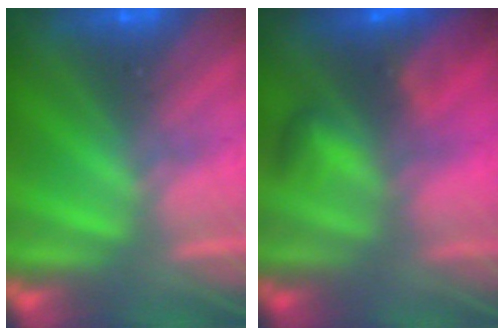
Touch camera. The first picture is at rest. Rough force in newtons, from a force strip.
{"total": 7.0}